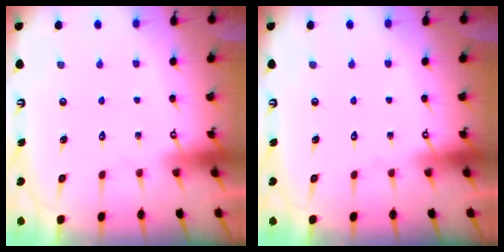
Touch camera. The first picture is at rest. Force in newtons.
{"total": 0.0}